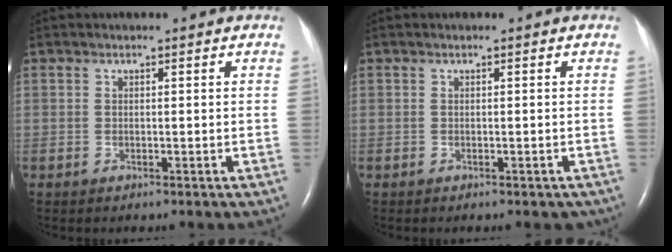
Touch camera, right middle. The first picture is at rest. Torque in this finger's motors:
{"motor_torque": [-0.06, 0.03, 0.03, 0.00]}